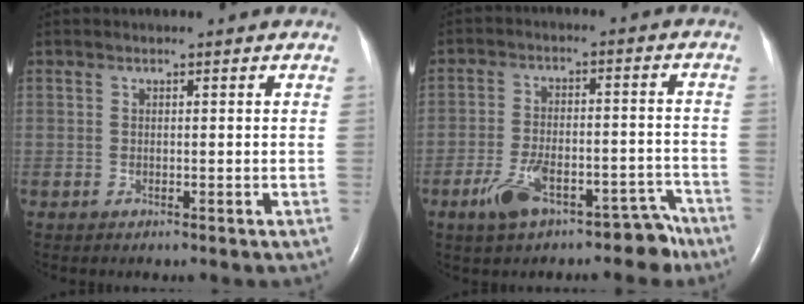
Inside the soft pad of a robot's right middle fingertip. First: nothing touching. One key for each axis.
{"total": 9.3, "fx": -6.5, "fy": 3.6, "fz": 5.6, "tx": -0.089, "ty": 0.021, "tz": -0.101}